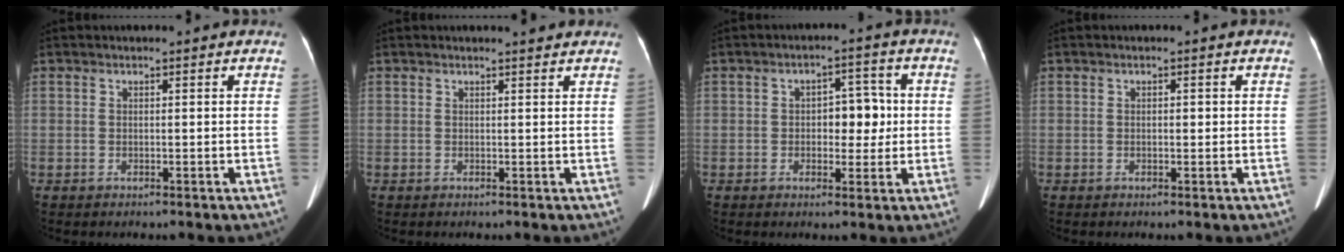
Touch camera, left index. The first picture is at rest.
{"total": 1.6, "force": [1.5, 0.0, 0.4], "torque": [-0.010, 0.000, 0.020]}
{"total": 5.4, "force": [0.1, 3.1, 4.5], "torque": [-0.057, 0.017, 0.005]}
{"total": 0.9, "force": [0.0, 0.5, 0.8], "torque": [-0.013, 0.001, 0.000]}